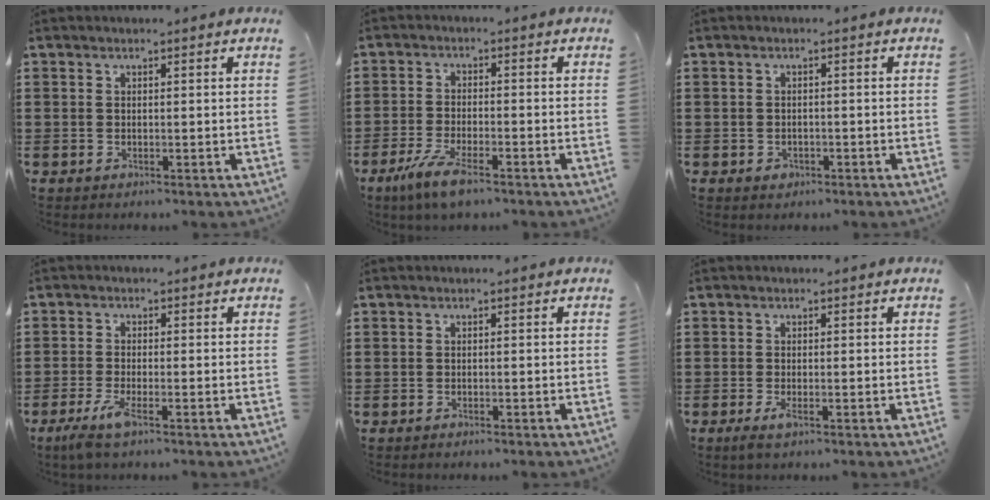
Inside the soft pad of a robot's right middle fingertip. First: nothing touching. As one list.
[{"total": 5.7, "force": [-3.9, 1.0, 4.0], "torque": [-0.092, -0.014, -0.073]}, {"total": 0.9, "force": [-0.6, 0.6, 0.3], "torque": [-0.010, -0.003, -0.011]}, {"total": 3.6, "force": [-2.0, 0.3, 3.0], "torque": [-0.070, -0.011, -0.040]}, {"total": 0.7, "force": [-0.7, 0.0, 0.0], "torque": [-0.004, -0.002, -0.014]}, {"total": 1.9, "force": [-0.8, 0.3, 1.7], "torque": [-0.043, -0.009, -0.017]}]